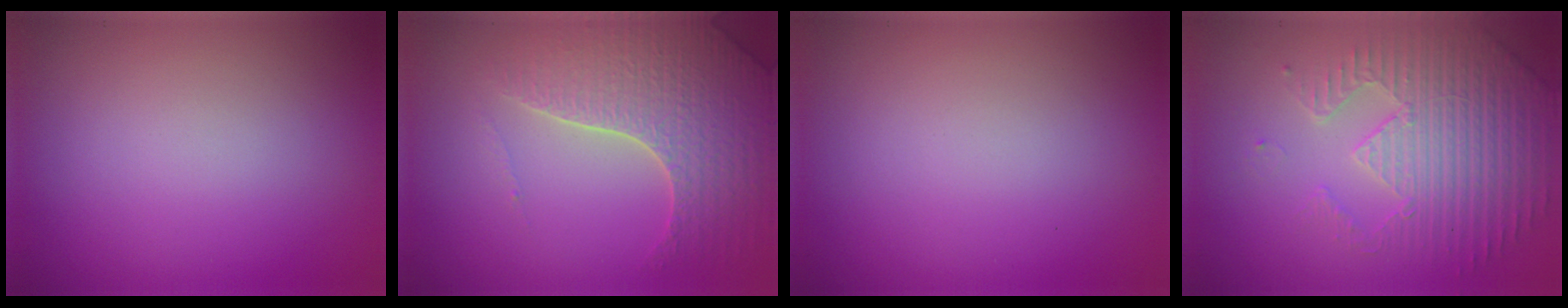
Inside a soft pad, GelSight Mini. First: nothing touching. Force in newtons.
{"total": 4.7, "press": 4.6, "slide": 1.2}
{"total": 0.0}
{"total": 4.7, "press": 4.4, "slide": 1.6}